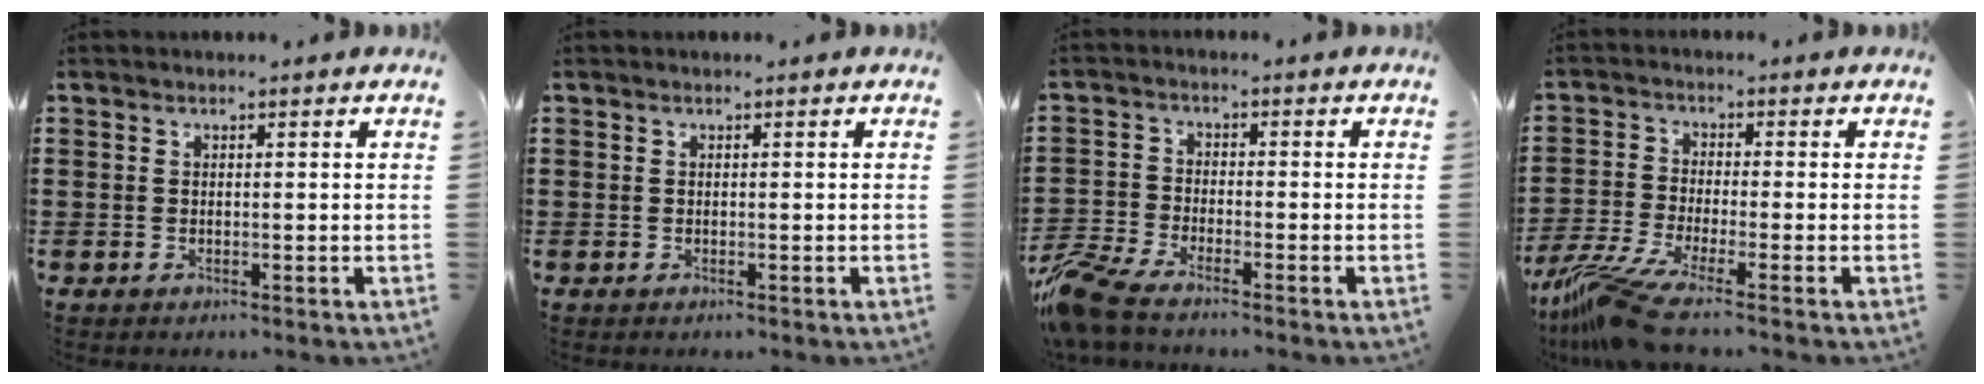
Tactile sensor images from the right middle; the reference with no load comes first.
{"total": 0.0}
{"total": 6.6, "force": [-5.8, 1.3, 2.8], "torque": [-0.095, -0.011, -0.123]}
{"total": 7.7, "force": [-5.8, 0.5, 5.1], "torque": [-0.126, -0.020, -0.117]}